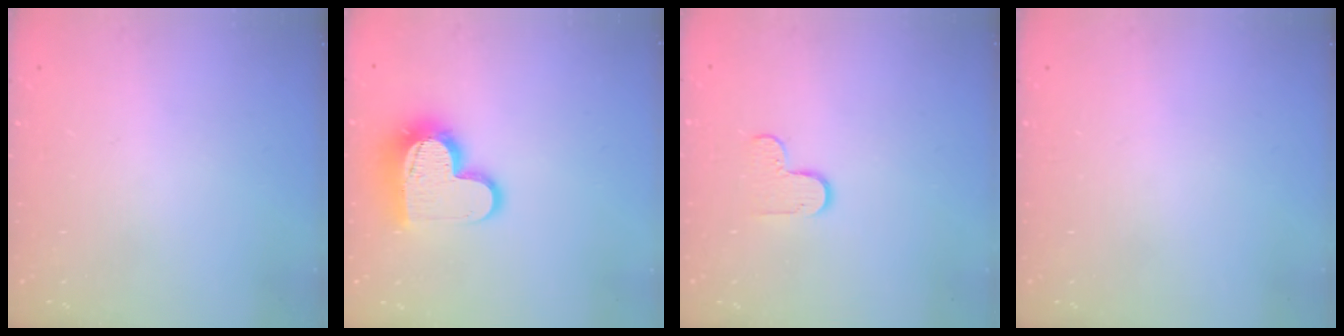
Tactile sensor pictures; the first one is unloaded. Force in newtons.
{"total": 14.7, "press": 14.6, "slide": 1.1}
{"total": 5.1, "press": 5.0, "slide": 0.5}
{"total": 0.0}